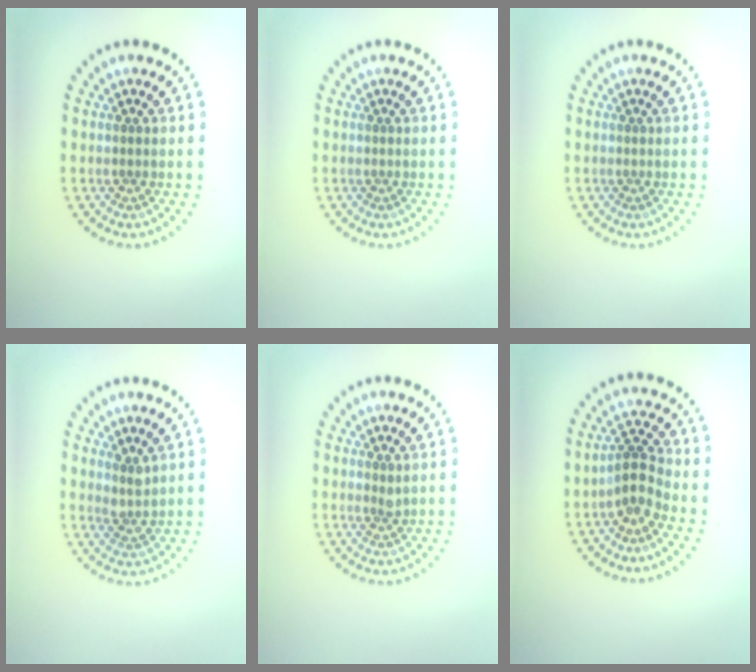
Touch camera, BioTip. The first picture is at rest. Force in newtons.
{"total": 0.0}
{"total": 0.0}
{"total": 1.8, "press": 1.3, "slide": 1.2}
{"total": 0.8, "press": 0.5, "slide": 0.5}
{"total": 2.8, "press": 2.2, "slide": 1.7}